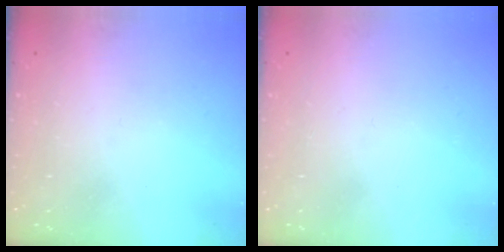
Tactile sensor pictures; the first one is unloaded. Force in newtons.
{"total": 1.8, "press": 1.7, "slide": 0.1}